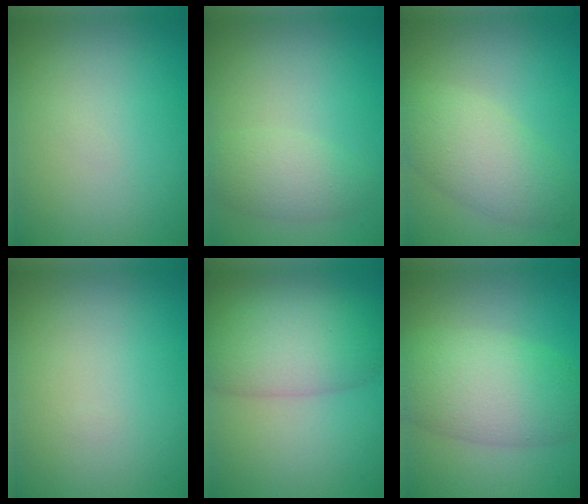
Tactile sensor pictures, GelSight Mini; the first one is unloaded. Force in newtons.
{"total": 2.9, "press": 2.9, "slide": 0.1}
{"total": 5.0, "press": 5.0, "slide": 0.4}
{"total": 0.0}
{"total": 7.8, "press": 7.7, "slide": 0.5}
{"total": 7.3, "press": 7.3, "slide": 0.4}